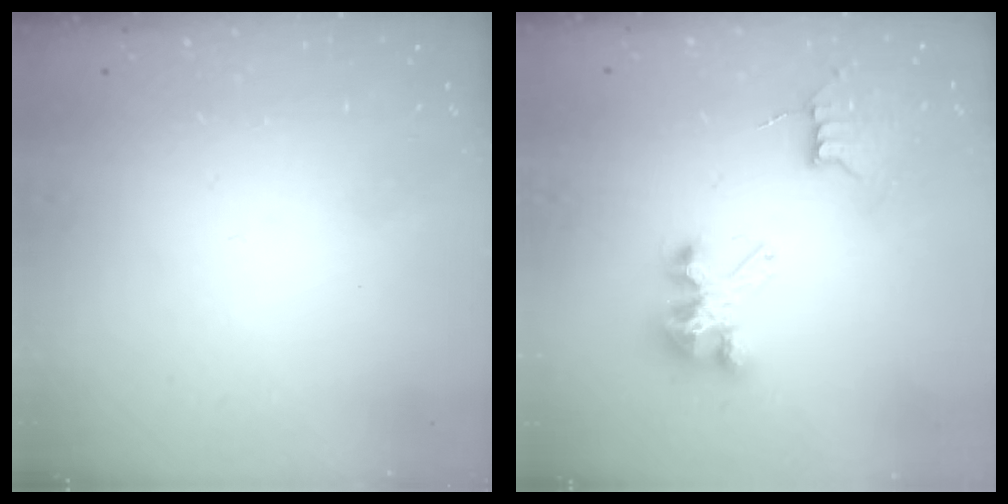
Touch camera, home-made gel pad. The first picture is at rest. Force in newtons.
{"total": 7.5, "press": 7.5, "slide": 0.6}